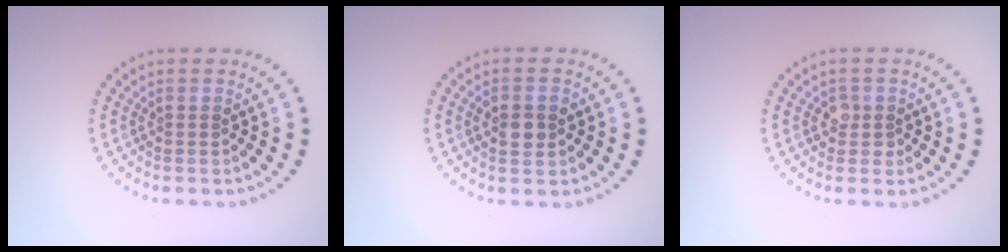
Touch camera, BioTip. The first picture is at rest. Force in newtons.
{"total": 2.5, "press": 2.5, "slide": 0.2}
{"total": 1.4, "press": 1.3, "slide": 0.6}